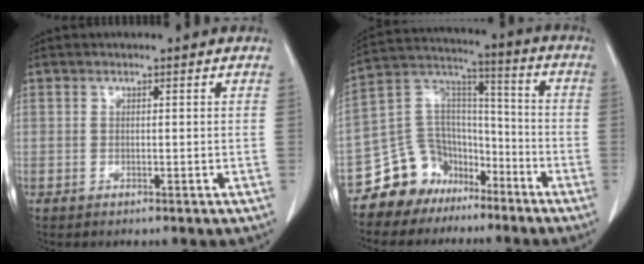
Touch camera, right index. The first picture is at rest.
{"total": 12.2, "force": [-8.5, 8.5, 1.8], "torque": [-0.039, 0.084, -0.146]}